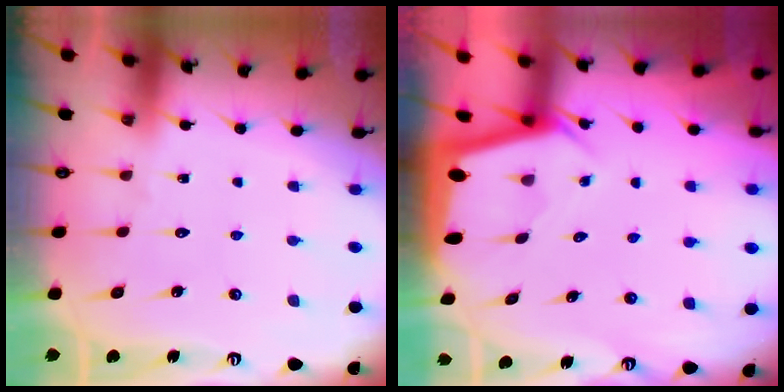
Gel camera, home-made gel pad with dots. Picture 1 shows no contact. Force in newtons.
{"total": 2.4, "press": 2.4, "slide": 0.2}